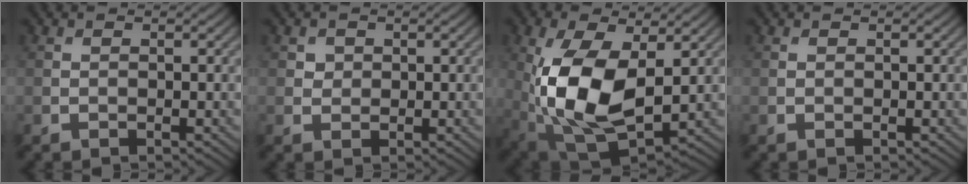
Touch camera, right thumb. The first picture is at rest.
{"total": 1.4, "force": [0.5, 1.2, 0.3], "torque": [-0.005, -0.003, 0.008]}
{"total": 13.4, "force": [0.4, 7.0, 11.4], "torque": [-0.249, -0.004, 0.012]}
{"total": 0.0}